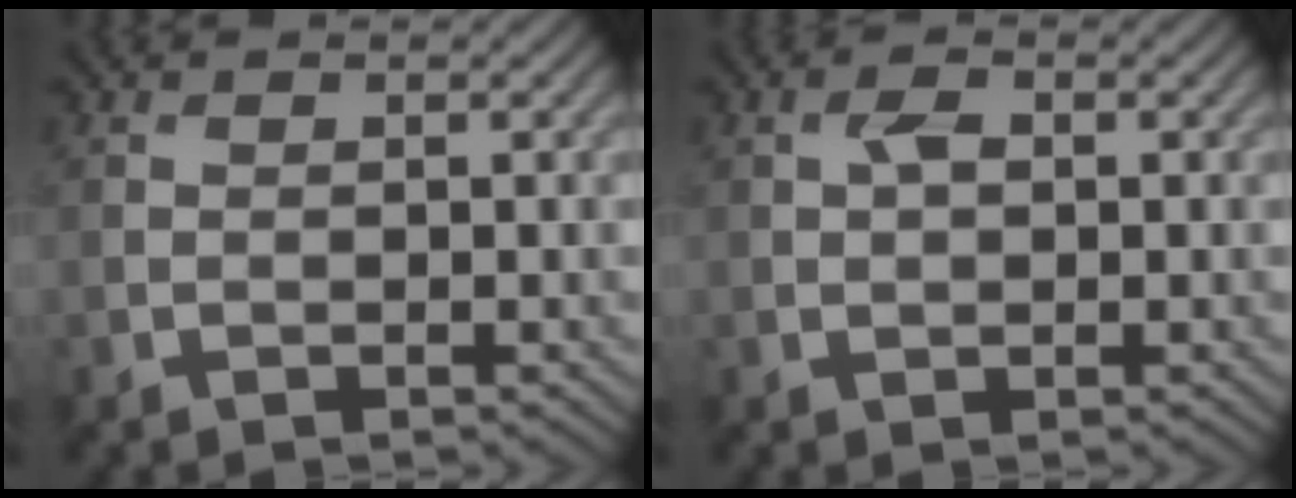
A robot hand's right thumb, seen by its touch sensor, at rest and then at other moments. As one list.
[{"total": 2.0, "force": [0.4, 1.2, 1.5], "torque": [-0.031, 0.002, 0.005]}]